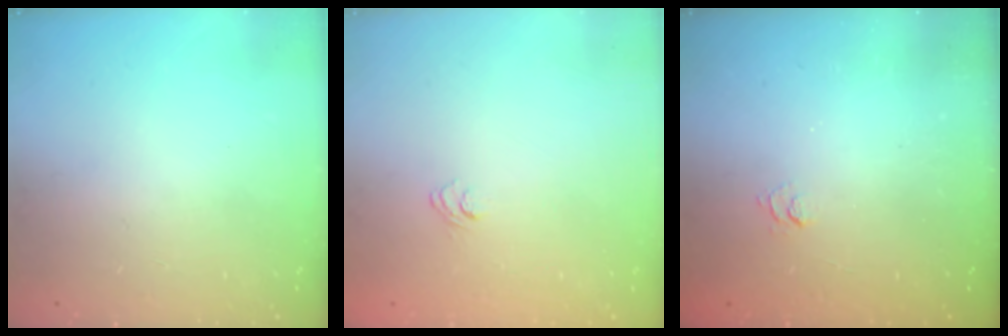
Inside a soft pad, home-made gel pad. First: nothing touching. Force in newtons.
{"total": 4.3, "press": 4.0, "slide": 1.4}
{"total": 1.9, "press": 1.5, "slide": 1.3}